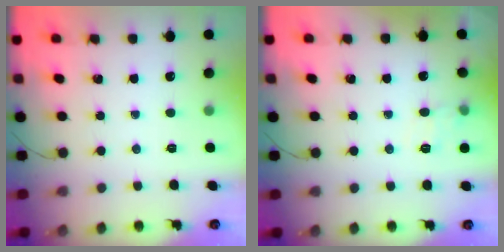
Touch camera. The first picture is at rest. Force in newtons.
{"total": 5.5, "press": 5.2, "slide": 1.8}